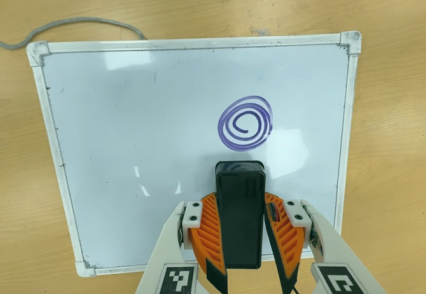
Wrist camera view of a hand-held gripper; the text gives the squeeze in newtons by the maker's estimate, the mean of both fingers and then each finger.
{"total": 9.9, "left": 8.0, "right": 11.7}